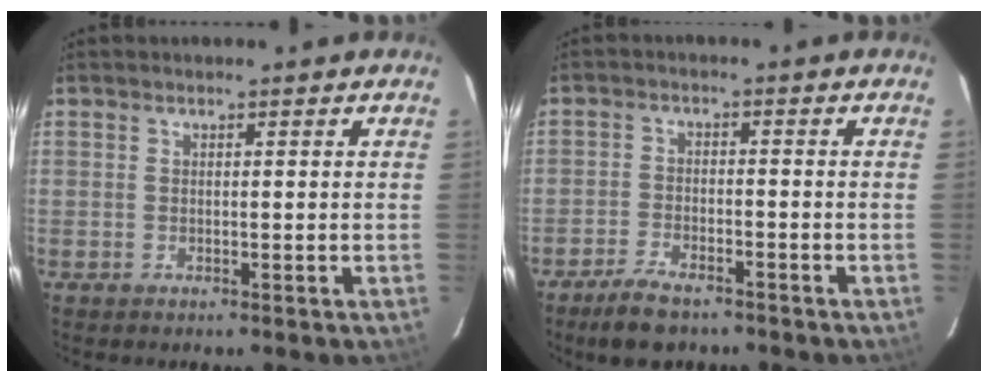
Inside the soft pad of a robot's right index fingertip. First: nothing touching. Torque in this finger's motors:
{"motor_torque": [0.56, -0.42, 0.17, 0.03]}